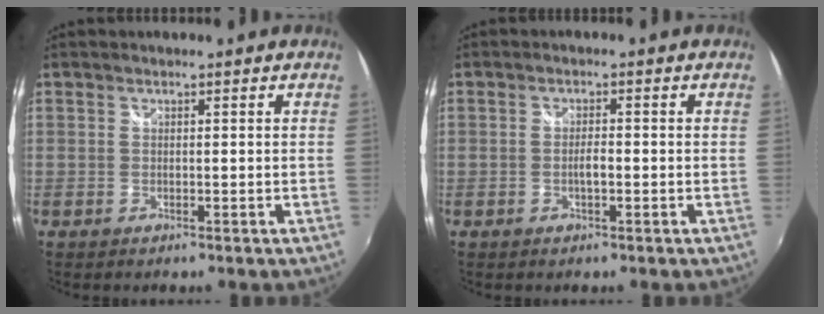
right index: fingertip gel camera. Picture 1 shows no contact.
{"total": 1.7, "force": [-0.6, 0.5, 1.6], "torque": [-0.030, 0.000, -0.011]}